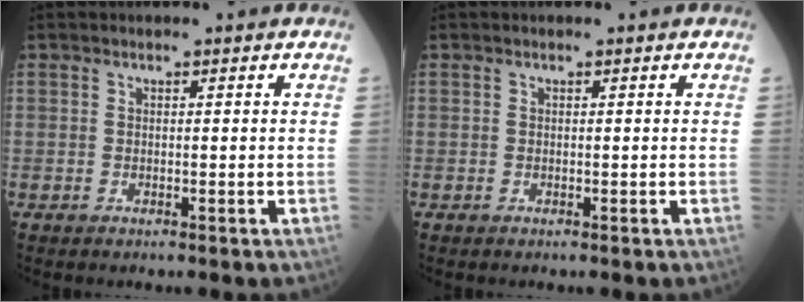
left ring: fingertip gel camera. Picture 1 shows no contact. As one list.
[{"total": 0.0}]